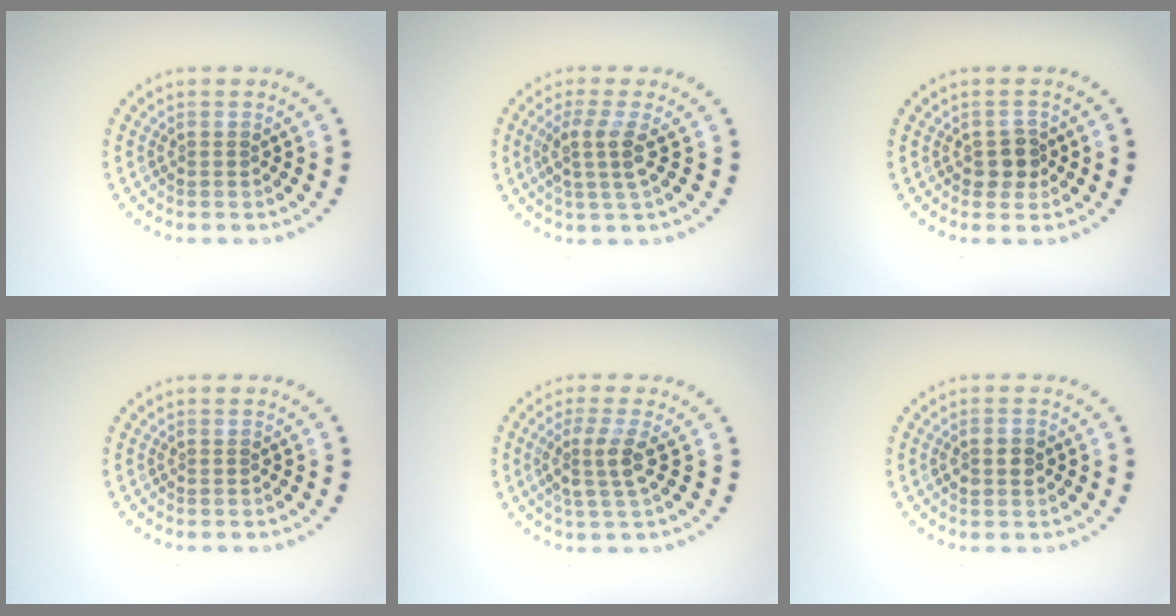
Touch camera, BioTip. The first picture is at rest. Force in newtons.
{"total": 2.7, "press": 2.2, "slide": 1.7}
{"total": 1.7, "press": 1.6, "slide": 0.8}
{"total": 0.0}
{"total": 2.9, "press": 2.3, "slide": 1.7}
{"total": 1.4, "press": 1.4, "slide": 0.3}